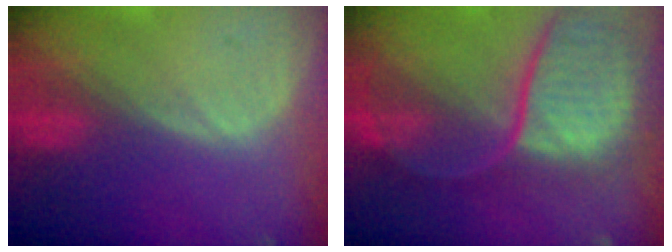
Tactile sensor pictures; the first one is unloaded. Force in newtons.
{"total": 12.2, "press": 9.9, "slide": 7.1}